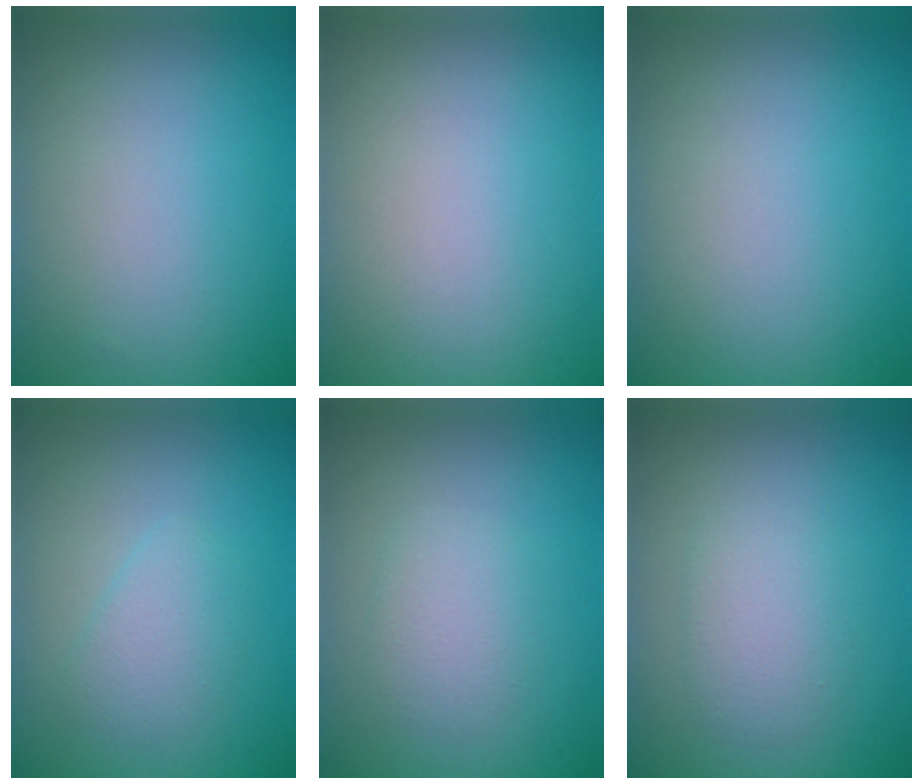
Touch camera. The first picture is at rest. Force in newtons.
{"total": 0.0}
{"total": 0.0}
{"total": 2.0, "press": 2.0, "slide": 0.1}
{"total": 2.1, "press": 2.1, "slide": 0.0}
{"total": 2.4, "press": 2.3, "slide": 0.4}